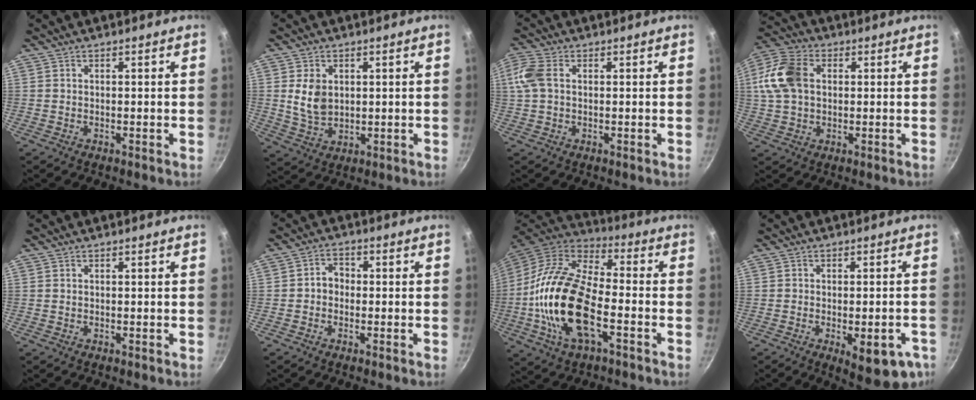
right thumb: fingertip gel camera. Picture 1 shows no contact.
{"total": 6.3, "force": [1.2, 4.6, 4.1], "torque": [-0.058, -0.011, 0.036]}
{"total": 5.9, "force": [1.1, 3.8, 4.4], "torque": [-0.126, 0.018, 0.021]}
{"total": 11.8, "force": [1.9, 8.2, 8.2], "torque": [-0.167, 0.019, 0.032]}
{"total": 0.0}
{"total": 3.5, "force": [-0.5, 2.9, 2.0], "torque": [-0.016, 0.017, -0.016]}
{"total": 21.9, "force": [-5.3, 10.6, 18.4], "torque": [-0.375, 0.023, -0.098]}
{"total": 10.1, "force": [-4.5, 4.2, 8.1], "torque": [-0.091, 0.016, -0.049]}